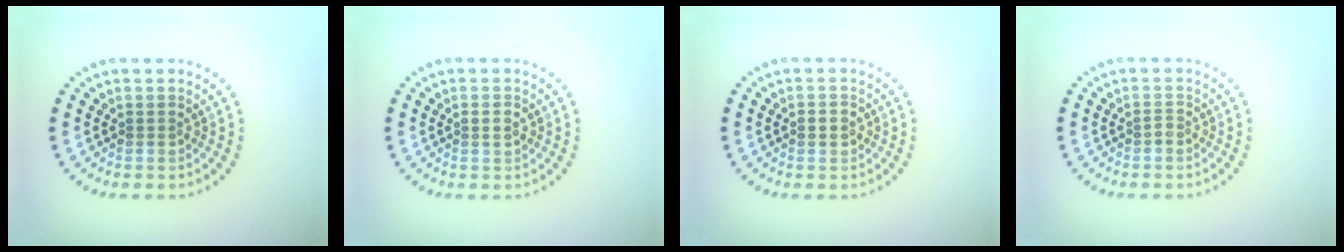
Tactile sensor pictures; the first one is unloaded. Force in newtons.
{"total": 1.0, "press": 0.9, "slide": 0.4}
{"total": 1.0, "press": 1.0, "slide": 0.1}
{"total": 0.6, "press": 0.5, "slide": 0.4}